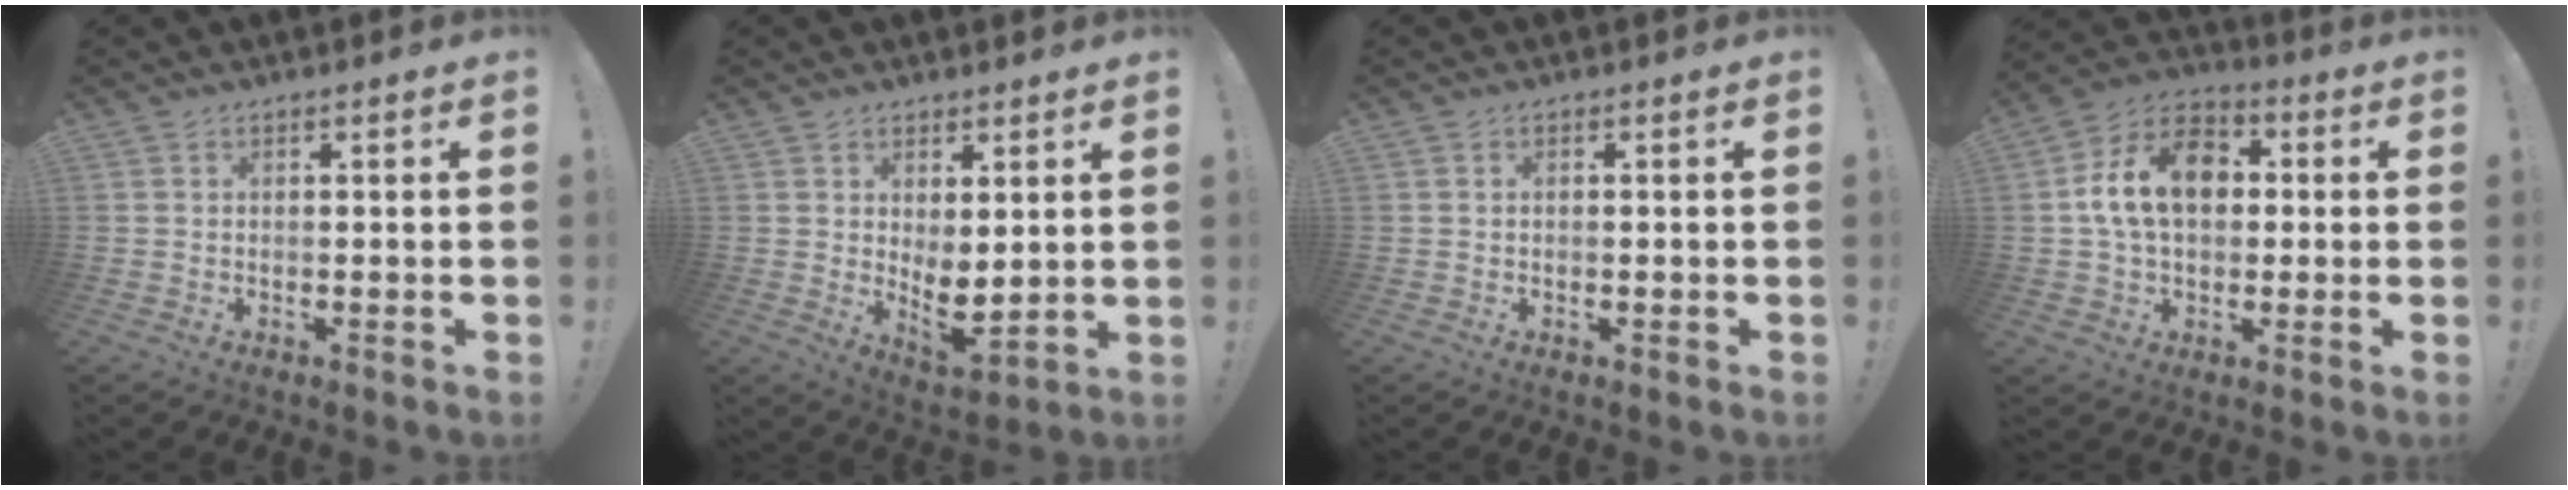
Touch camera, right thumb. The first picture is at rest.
{"total": 6.1, "force": [2.1, 2.8, 5.0], "torque": [-0.053, -0.034, 0.047]}
{"total": 0.0}
{"total": 16.1, "force": [2.5, 11.4, 11.0], "torque": [-0.182, 0.012, 0.048]}